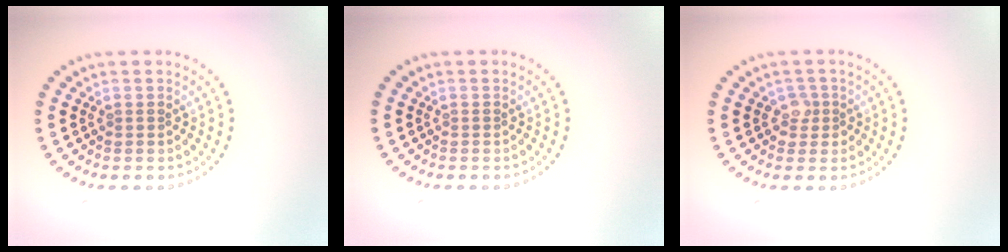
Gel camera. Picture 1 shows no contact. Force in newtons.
{"total": 0.0}
{"total": 1.6, "press": 1.3, "slide": 0.8}